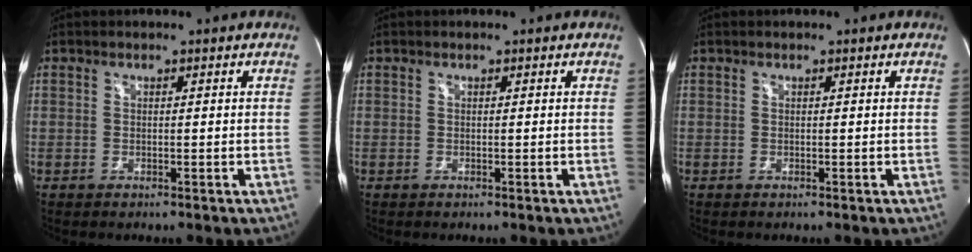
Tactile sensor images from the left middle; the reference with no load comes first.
{"total": 0.0}
{"total": 0.0}